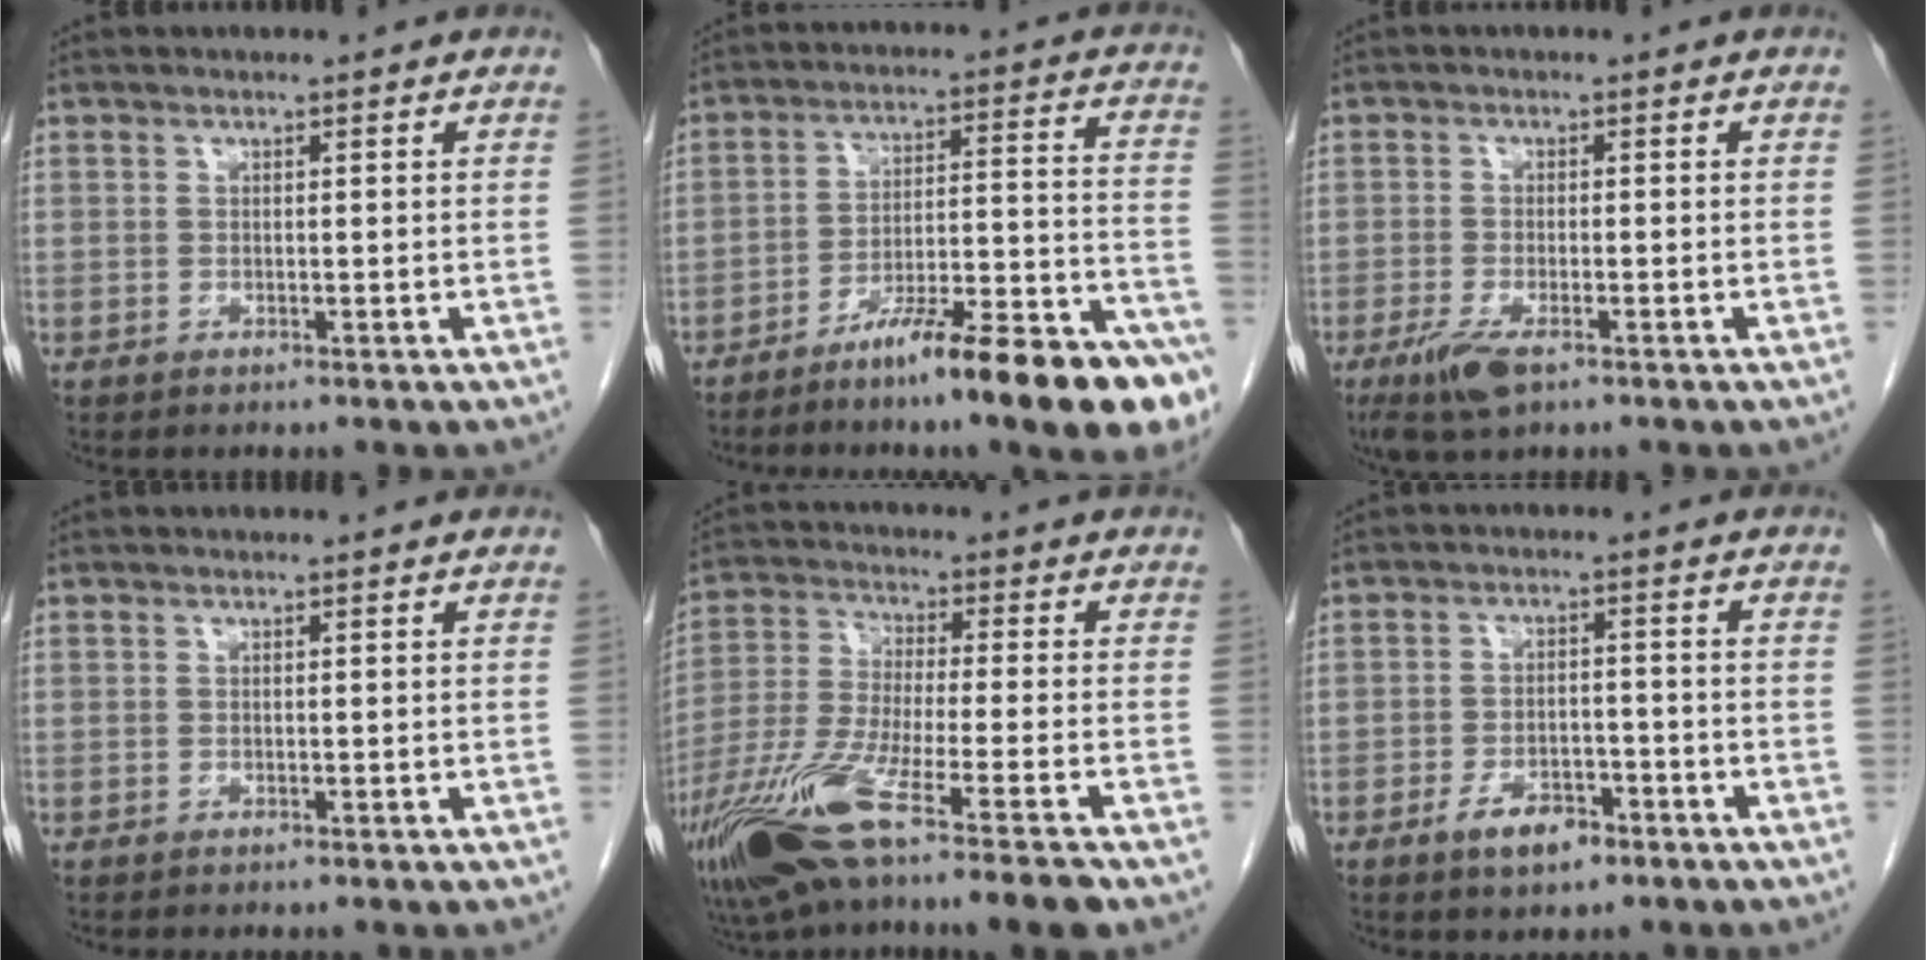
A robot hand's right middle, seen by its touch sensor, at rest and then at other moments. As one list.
[{"total": 18.8, "force": [-13.0, 1.5, 13.4], "torque": [-0.145, 0.024, -0.203]}, {"total": 5.2, "force": [-3.1, 1.4, 3.9], "torque": [-0.085, -0.013, -0.053]}, {"total": 0.0}, {"total": 17.4, "force": [-11.3, 0.3, 13.3], "torque": [-0.267, -0.054, -0.207]}, {"total": 5.2, "force": [-3.3, 2.4, 3.3], "torque": [-0.062, 0.001, -0.051]}]